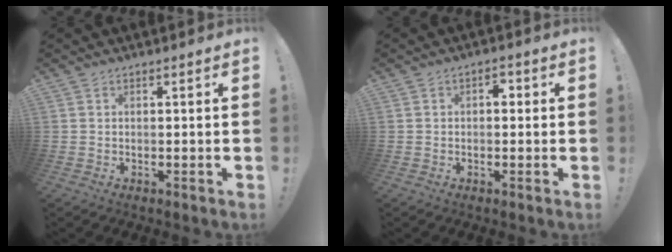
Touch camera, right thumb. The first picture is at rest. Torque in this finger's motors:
{"motor_torque": [0.44, 0.68, 0.22, -0.04, 0.00]}